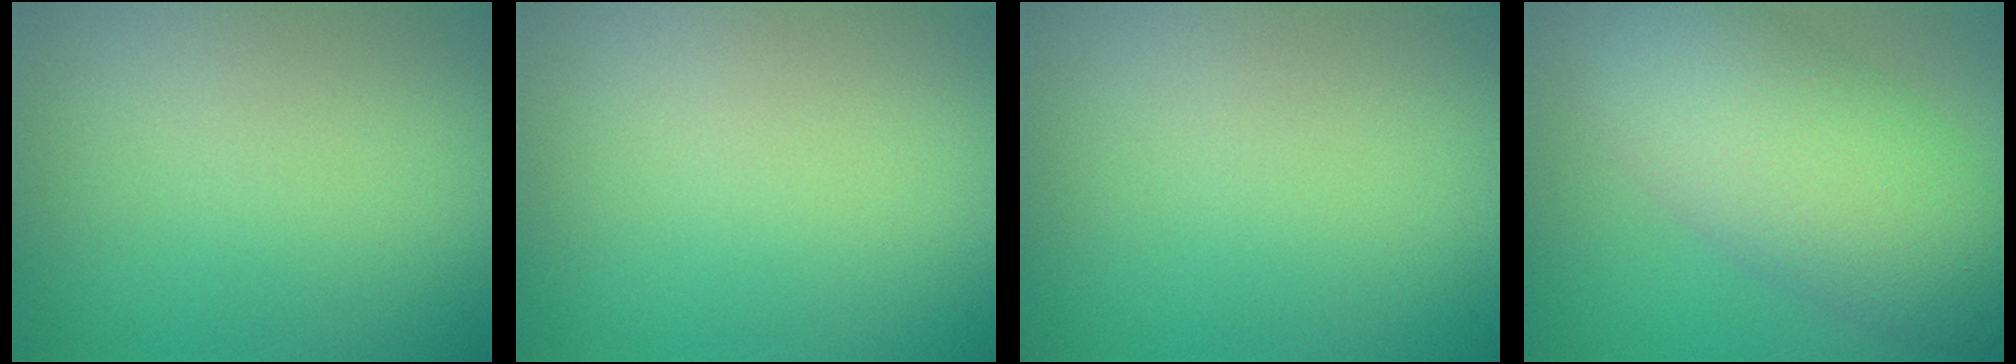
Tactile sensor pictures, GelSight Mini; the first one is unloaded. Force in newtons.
{"total": 0.0}
{"total": 0.0}
{"total": 7.7, "press": 7.7, "slide": 0.1}